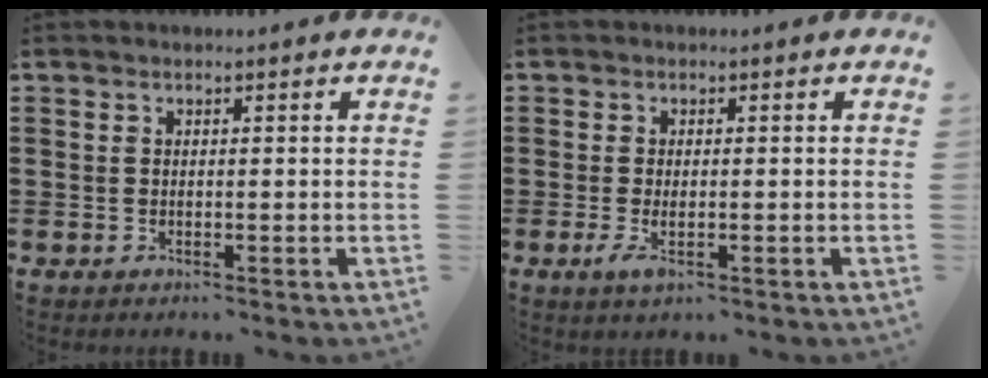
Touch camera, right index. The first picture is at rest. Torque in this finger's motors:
{"motor_torque": [0.94, 1.20, 0.32, 0.08]}